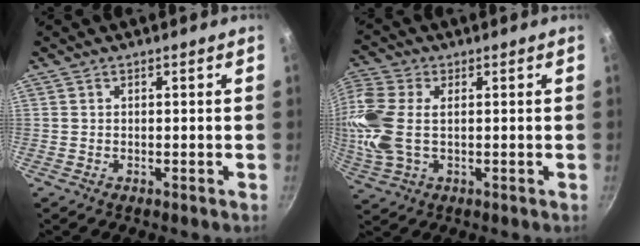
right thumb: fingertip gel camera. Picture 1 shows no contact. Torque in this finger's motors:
{"motor_torque": [-0.39, 0.92, 0.80, -0.59, 0.25]}